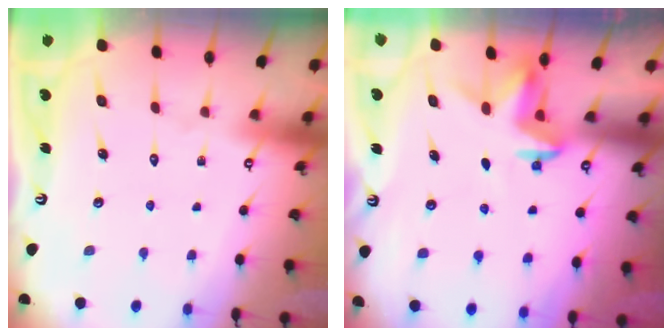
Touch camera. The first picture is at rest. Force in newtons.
{"total": 3.2, "press": 3.2, "slide": 0.3}